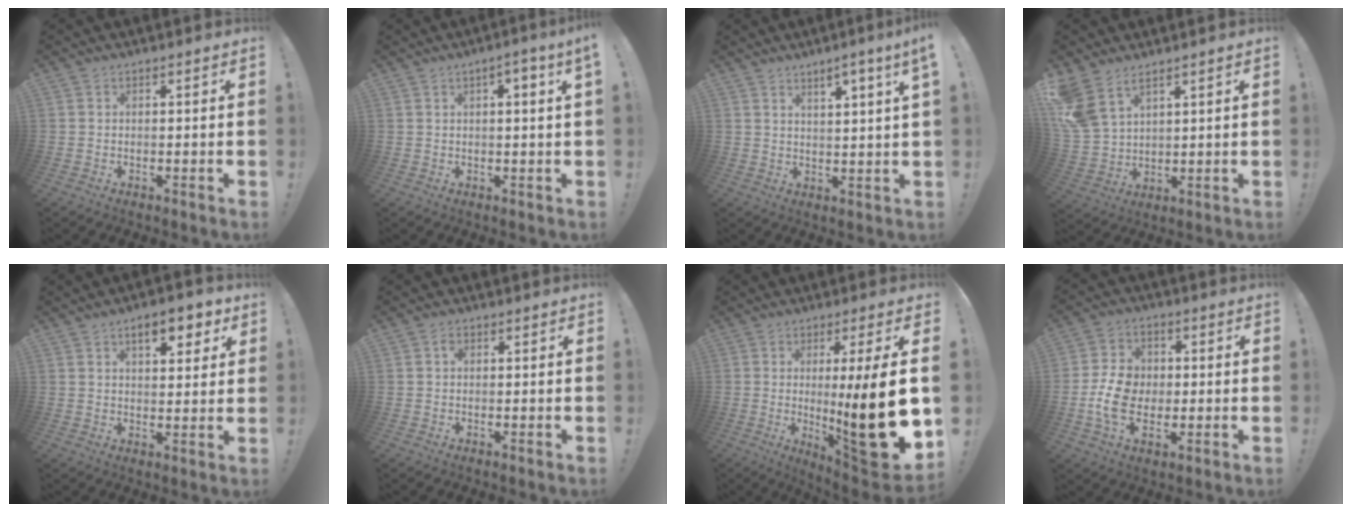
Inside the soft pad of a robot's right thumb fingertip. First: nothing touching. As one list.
[{"total": 3.4, "force": [0.9, -0.4, 3.3], "torque": [-0.045, -0.008, 0.008]}, {"total": 5.0, "force": [3.1, -0.5, 3.9], "torque": [-0.048, -0.023, 0.044]}, {"total": 9.3, "force": [6.4, 4.9, 4.6], "torque": [-0.104, -0.037, 0.130]}, {"total": 8.4, "force": [4.5, 3.5, 6.2], "torque": [-0.071, -0.017, 0.072]}, {"total": 1.2, "force": [0.2, 0.9, 0.8], "torque": [-0.009, 0.002, 0.000]}, {"total": 21.5, "force": [-0.6, 2.0, 21.4], "torque": [-0.343, -0.026, -0.010]}, {"total": 11.2, "force": [-1.7, 8.5, 7.0], "torque": [-0.120, 0.012, -0.027]}]